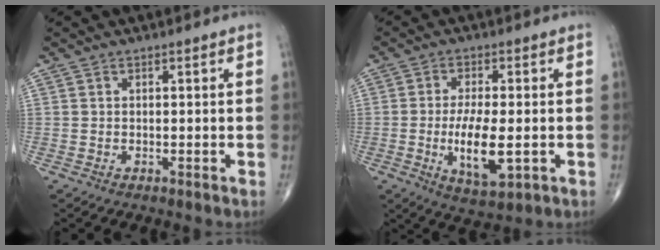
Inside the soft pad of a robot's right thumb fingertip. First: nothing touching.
{"total": 9.9, "force": [-1.8, 3.7, 9.0], "torque": [-0.161, -0.012, -0.026]}